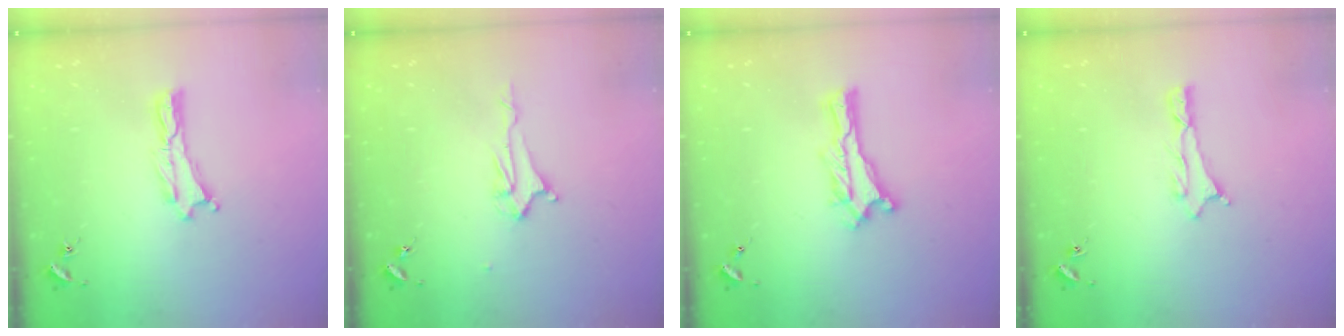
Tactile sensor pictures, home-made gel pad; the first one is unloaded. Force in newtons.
{"total": 2.2, "press": 2.2, "slide": 0.3}
{"total": 0.0}
{"total": 0.8, "press": 0.8, "slide": 0.2}